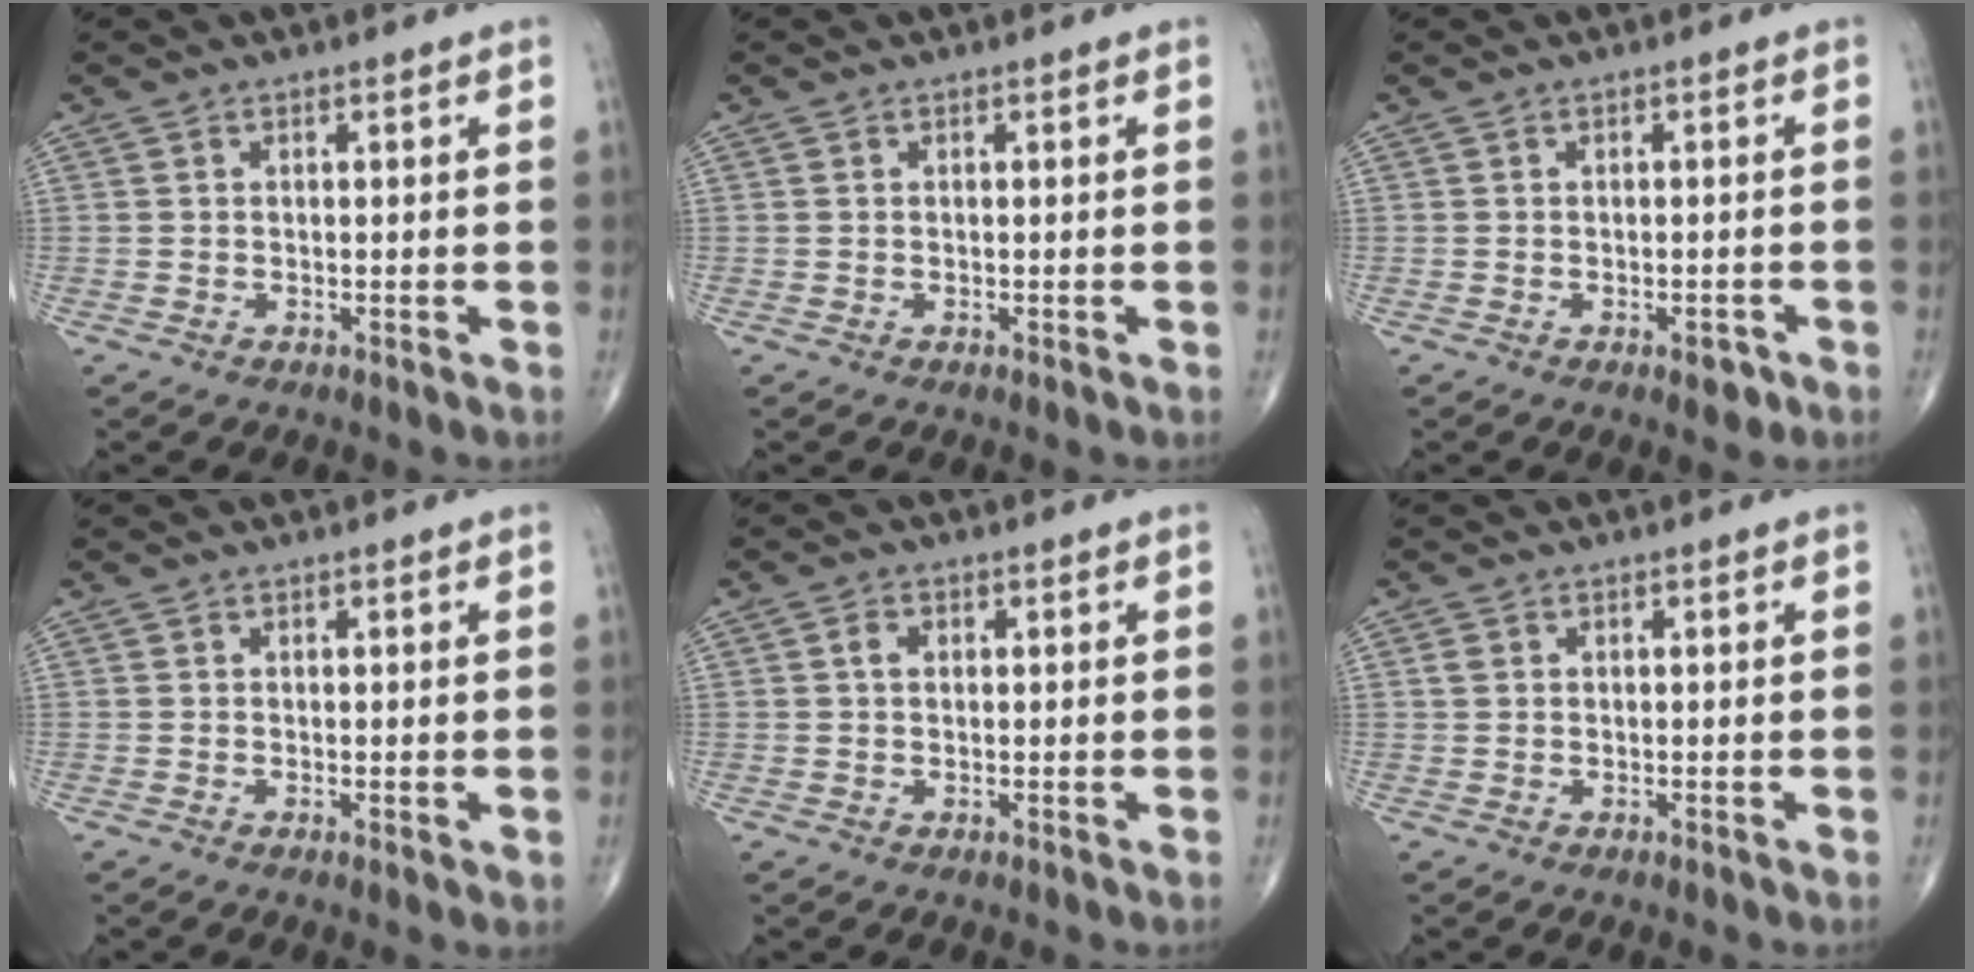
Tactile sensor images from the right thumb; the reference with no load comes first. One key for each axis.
{"total": 0.0}
{"total": 2.2, "fx": -1.2, "fy": 1.1, "fz": 1.5, "tx": -0.010, "ty": 0.004, "tz": -0.013}
{"total": 1.0, "fx": 0.1, "fy": 0.3, "fz": 0.9, "tx": -0.014, "ty": -0.005, "tz": 0.000}
{"total": 1.9, "fx": 0.5, "fy": 1.4, "fz": 1.2, "tx": -0.017, "ty": 0.005, "tz": 0.006}
{"total": 1.1, "fx": 0.3, "fy": 0.9, "fz": 0.5, "tx": -0.008, "ty": 0.004, "tz": 0.006}